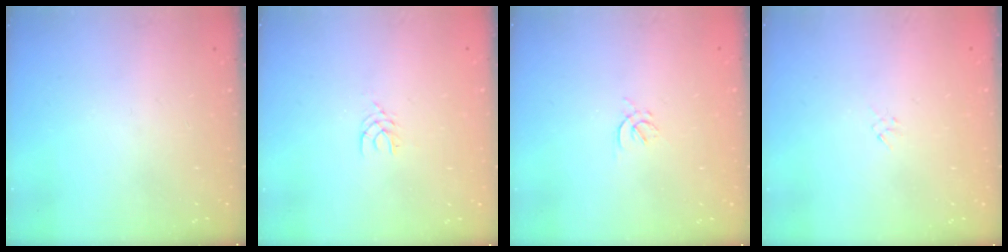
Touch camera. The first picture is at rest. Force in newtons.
{"total": 2.9, "press": 2.9, "slide": 0.4}
{"total": 1.7, "press": 1.6, "slide": 0.6}
{"total": 1.3, "press": 1.2, "slide": 0.5}